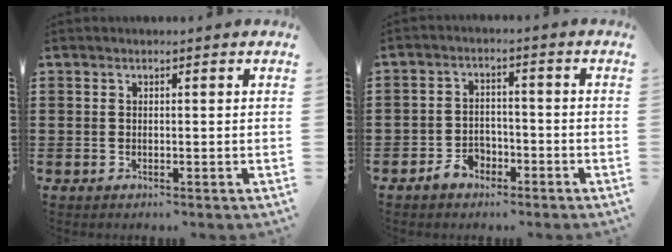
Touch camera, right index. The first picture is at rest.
{"total": 3.7, "force": [-2.5, 2.3, 1.4], "torque": [-0.035, 0.009, -0.053]}